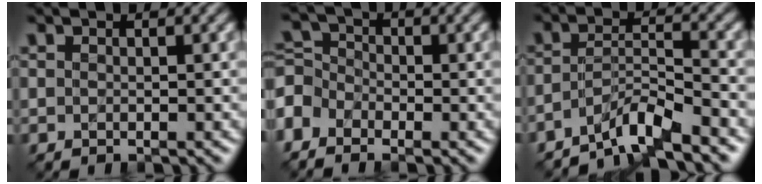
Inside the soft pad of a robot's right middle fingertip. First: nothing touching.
{"total": 3.4, "force": [-2.1, 2.4, 1.2], "torque": [-0.032, 0.007, -0.060]}
{"total": 4.6, "force": [-3.8, 0.6, 2.5], "torque": [-0.039, 0.007, -0.076]}